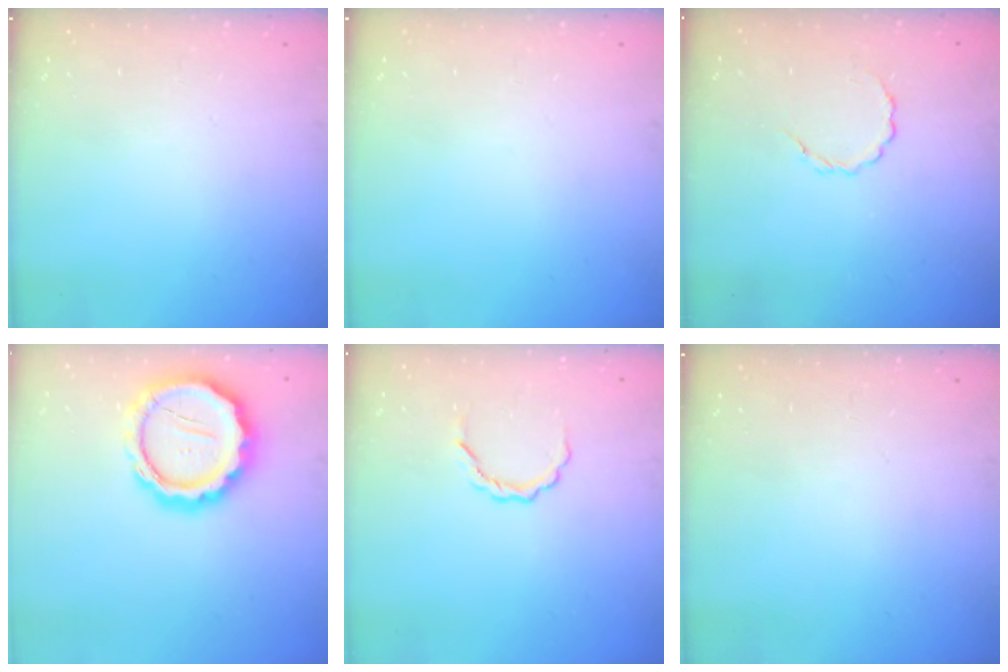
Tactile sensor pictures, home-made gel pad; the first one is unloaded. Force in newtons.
{"total": 0.0}
{"total": 2.9, "press": 2.7, "slide": 1.0}
{"total": 17.5, "press": 17.2, "slide": 3.3}
{"total": 4.1, "press": 4.0, "slide": 0.3}
{"total": 0.0}